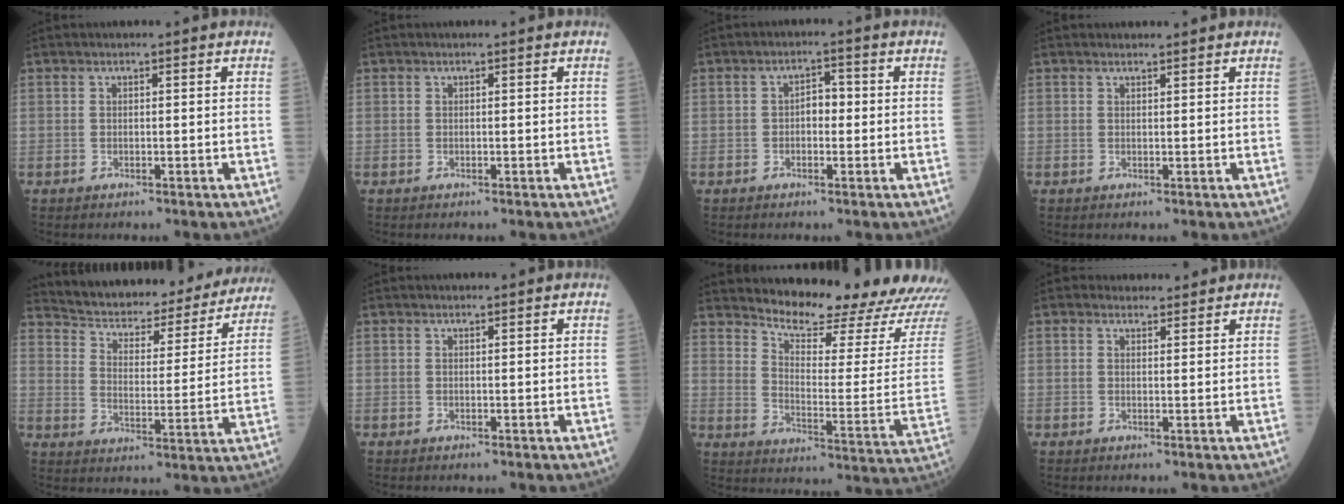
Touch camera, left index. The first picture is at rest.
{"total": 0.0}
{"total": 2.6, "force": [-0.2, 1.4, 2.1], "torque": [-0.028, 0.013, -0.007]}
{"total": 1.5, "force": [1.4, 0.1, 0.2], "torque": [-0.008, 0.005, 0.024]}
{"total": 24.1, "force": [22.1, 6.4, 7.1], "torque": [-0.105, -0.025, 0.285]}
{"total": 0.8, "force": [0.8, 0.0, 0.2], "torque": [-0.006, 0.005, 0.014]}
{"total": 18.6, "force": [17.7, 1.2, 5.6], "torque": [-0.085, -0.090, 0.225]}
{"total": 2.7, "force": [2.5, 1.0, 0.0], "torque": [-0.001, 0.007, 0.033]}